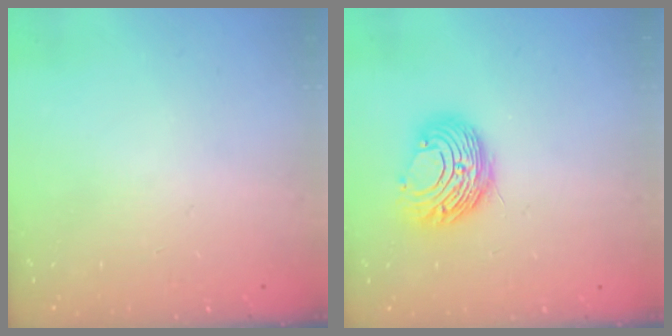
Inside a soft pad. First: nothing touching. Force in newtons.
{"total": 10.6, "press": 10.6, "slide": 0.5}